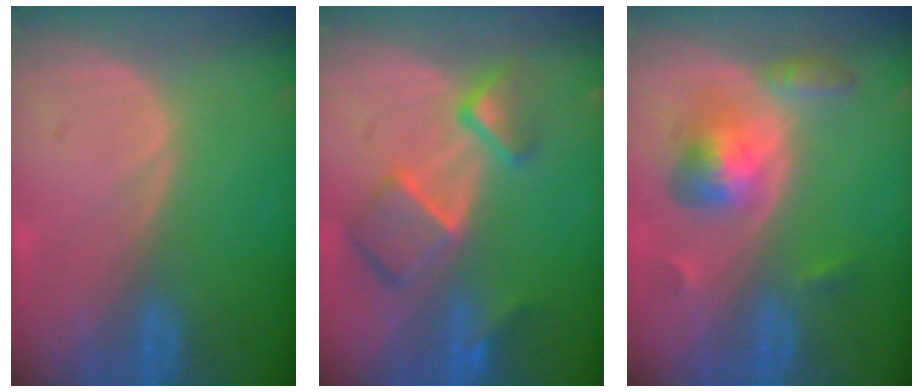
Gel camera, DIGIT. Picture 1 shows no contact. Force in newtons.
{"total": 7.9, "press": 6.9, "slide": 4.0}
{"total": 5.6, "press": 5.6, "slide": 0.2}